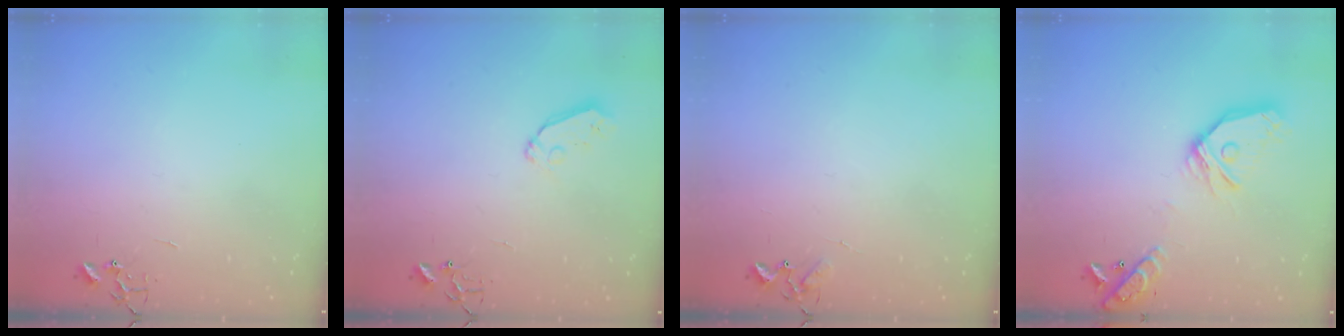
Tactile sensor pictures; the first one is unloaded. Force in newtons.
{"total": 6.1, "press": 6.0, "slide": 0.4}
{"total": 4.5, "press": 4.5, "slide": 0.5}
{"total": 18.6, "press": 18.4, "slide": 2.5}